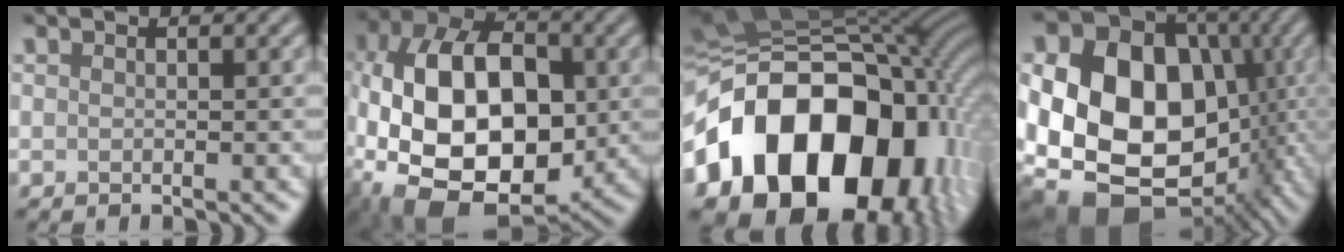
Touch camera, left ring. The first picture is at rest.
{"total": 16.3, "force": [-2.3, 10.3, 12.4], "torque": [-0.225, -0.002, -0.050]}
{"total": 20.1, "force": [-4.2, 14.7, 13.1], "torque": [-0.234, -0.005, -0.071]}
{"total": 20.2, "force": [-2.4, 15.9, 12.3], "torque": [-0.214, -0.013, -0.059]}